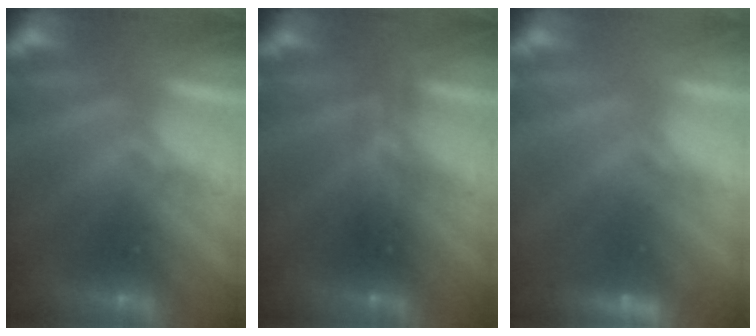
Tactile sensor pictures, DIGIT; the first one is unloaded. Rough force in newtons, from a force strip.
{"total": 2.3}
{"total": 5.8}